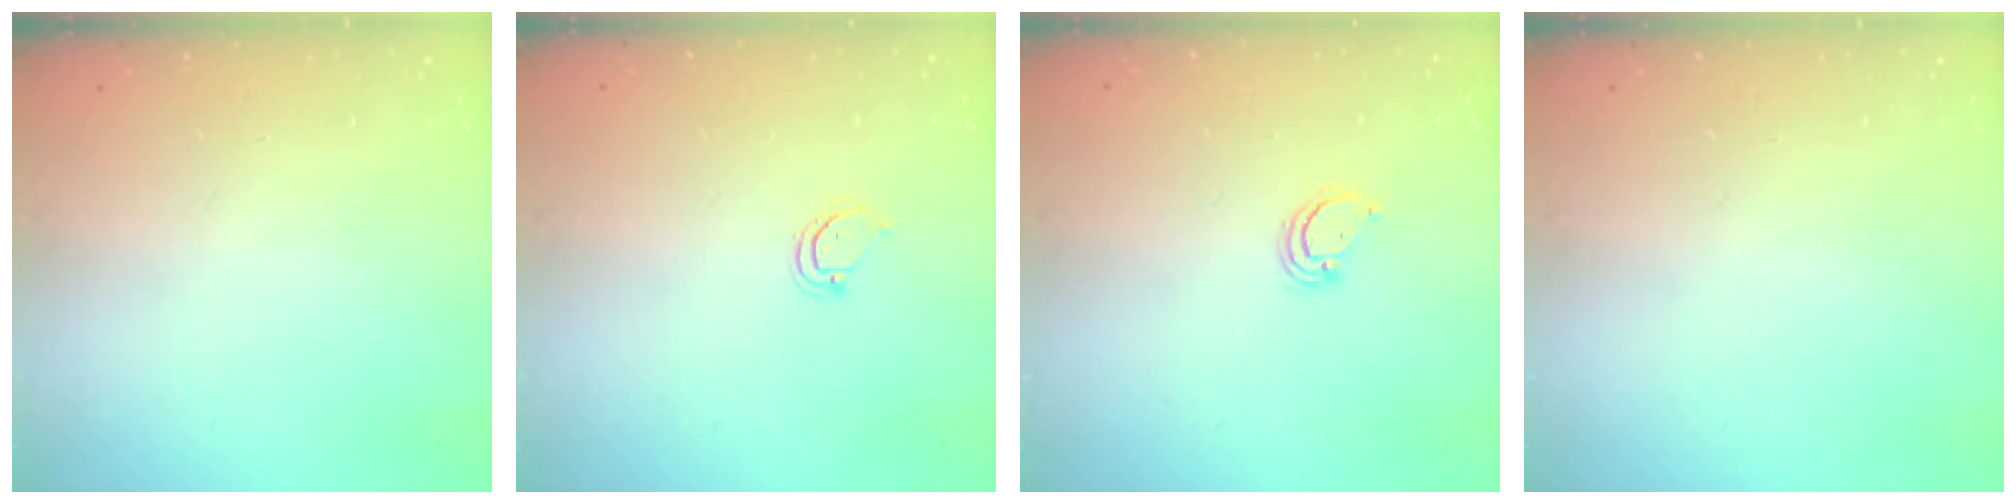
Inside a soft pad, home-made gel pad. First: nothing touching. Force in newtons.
{"total": 3.1, "press": 3.1, "slide": 0.4}
{"total": 2.8, "press": 2.8, "slide": 0.2}
{"total": 0.0}